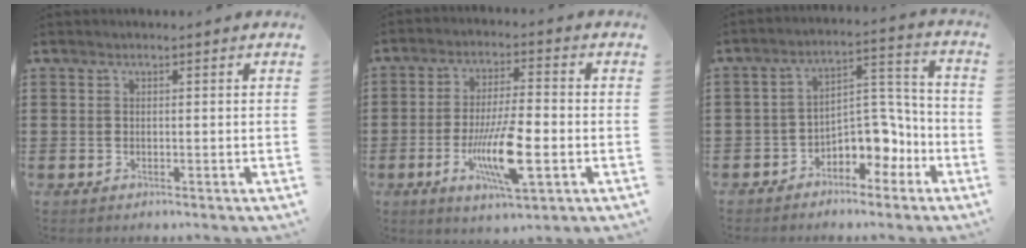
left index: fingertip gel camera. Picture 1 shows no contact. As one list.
[{"total": 11.3, "force": [-3.2, 3.3, 10.4], "torque": [-0.204, -0.006, -0.057]}, {"total": 6.7, "force": [-4.2, 4.2, 3.1], "torque": [-0.056, 0.010, -0.080]}]